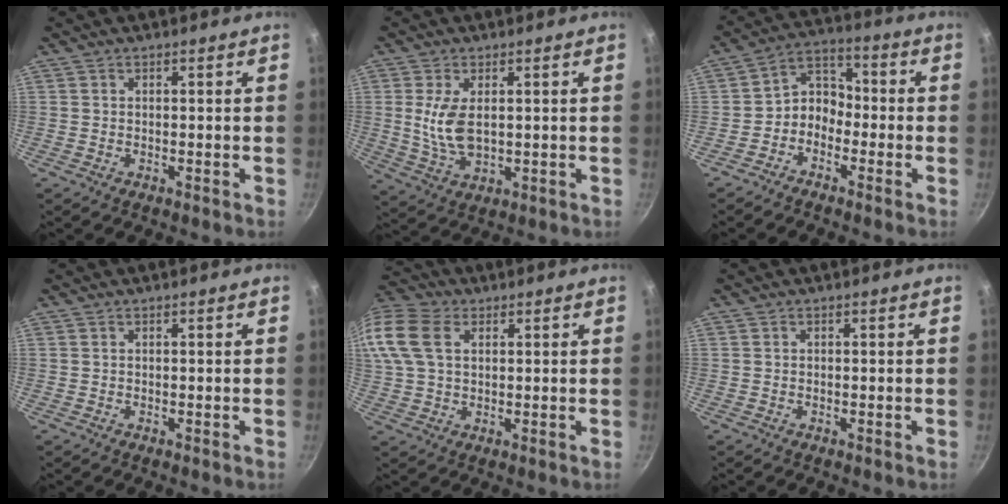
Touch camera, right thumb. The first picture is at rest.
{"total": 8.1, "force": [1.1, 4.5, 6.7], "torque": [-0.131, -0.013, 0.027]}
{"total": 6.7, "force": [-2.6, 5.2, 3.2], "torque": [-0.024, 0.047, -0.067]}
{"total": 0.0}
{"total": 19.8, "force": [6.2, 13.6, 13.0], "torque": [-0.319, 0.044, 0.113]}
{"total": 0.0}